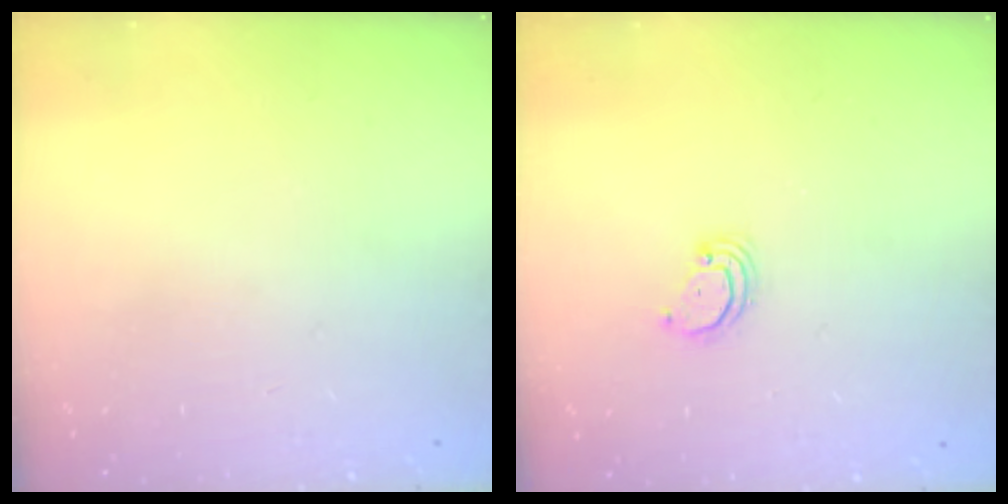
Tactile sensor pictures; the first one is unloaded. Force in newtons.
{"total": 2.6, "press": 2.6, "slide": 0.1}